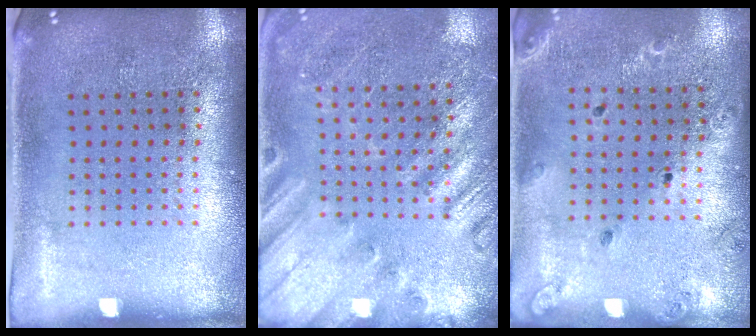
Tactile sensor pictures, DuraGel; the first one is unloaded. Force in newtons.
{"total": 2.3, "press": 2.2, "slide": 0.7}
{"total": 1.4, "press": 1.4, "slide": 0.2}